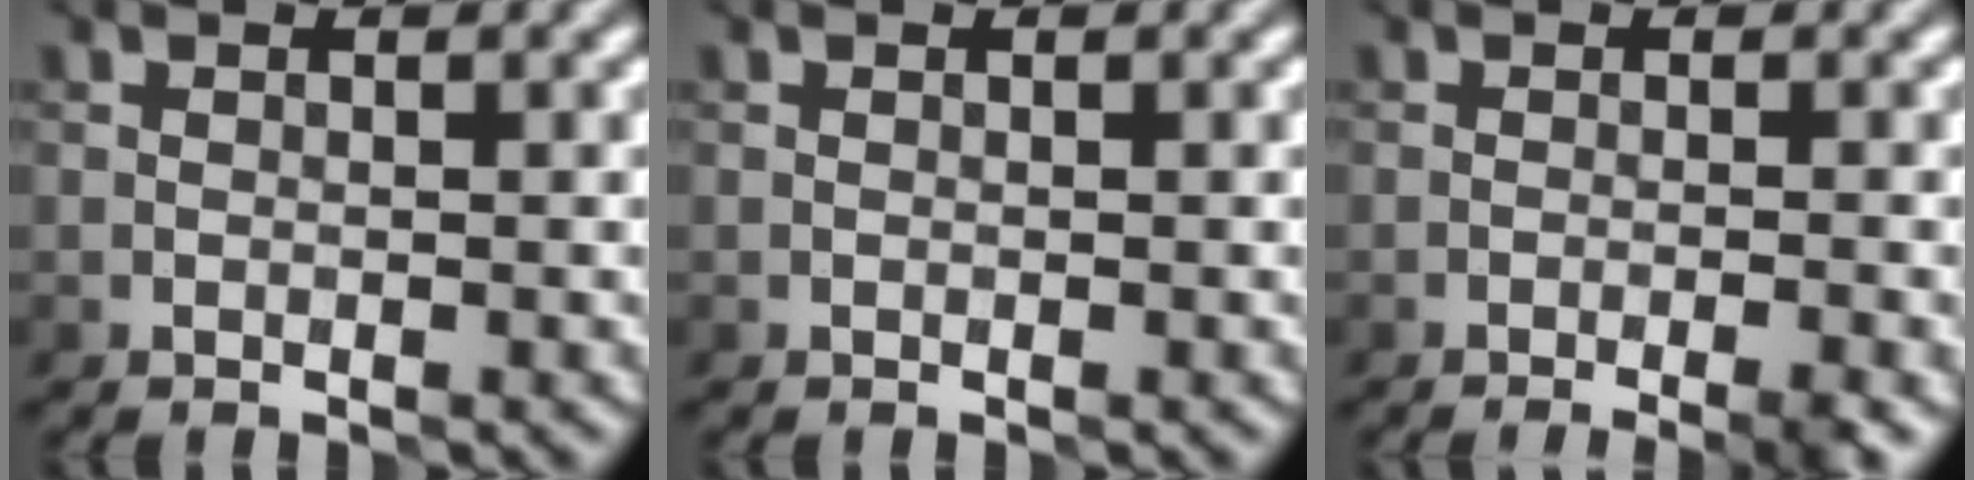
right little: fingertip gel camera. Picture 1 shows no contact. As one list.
[{"total": 0.0}, {"total": 3.7, "force": [-2.4, 0.5, 2.8], "torque": [-0.050, -0.001, -0.037]}]